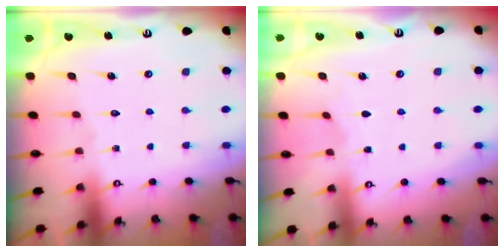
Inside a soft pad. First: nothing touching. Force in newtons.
{"total": 1.8, "press": 1.8, "slide": 0.3}